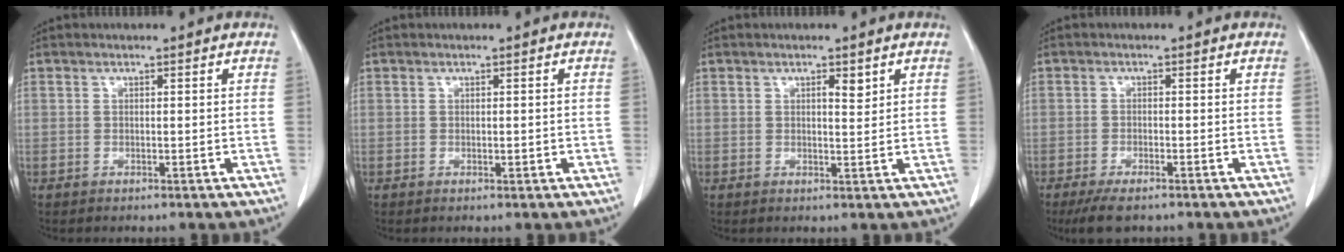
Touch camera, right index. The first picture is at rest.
{"total": 0.7, "force": [0.0, 0.3, 0.5], "torque": [-0.008, -0.001, 0.002]}
{"total": 1.8, "force": [1.0, 0.5, 1.4], "torque": [-0.021, -0.005, 0.015]}
{"total": 4.4, "force": [-3.2, 1.1, 2.7], "torque": [-0.049, -0.007, -0.053]}